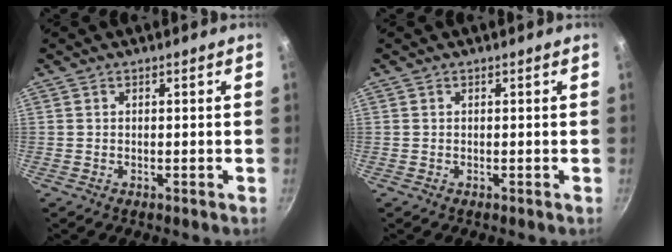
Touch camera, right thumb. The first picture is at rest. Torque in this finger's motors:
{"motor_torque": [-0.03, -0.03, 0.08, 0.01, 0.00]}